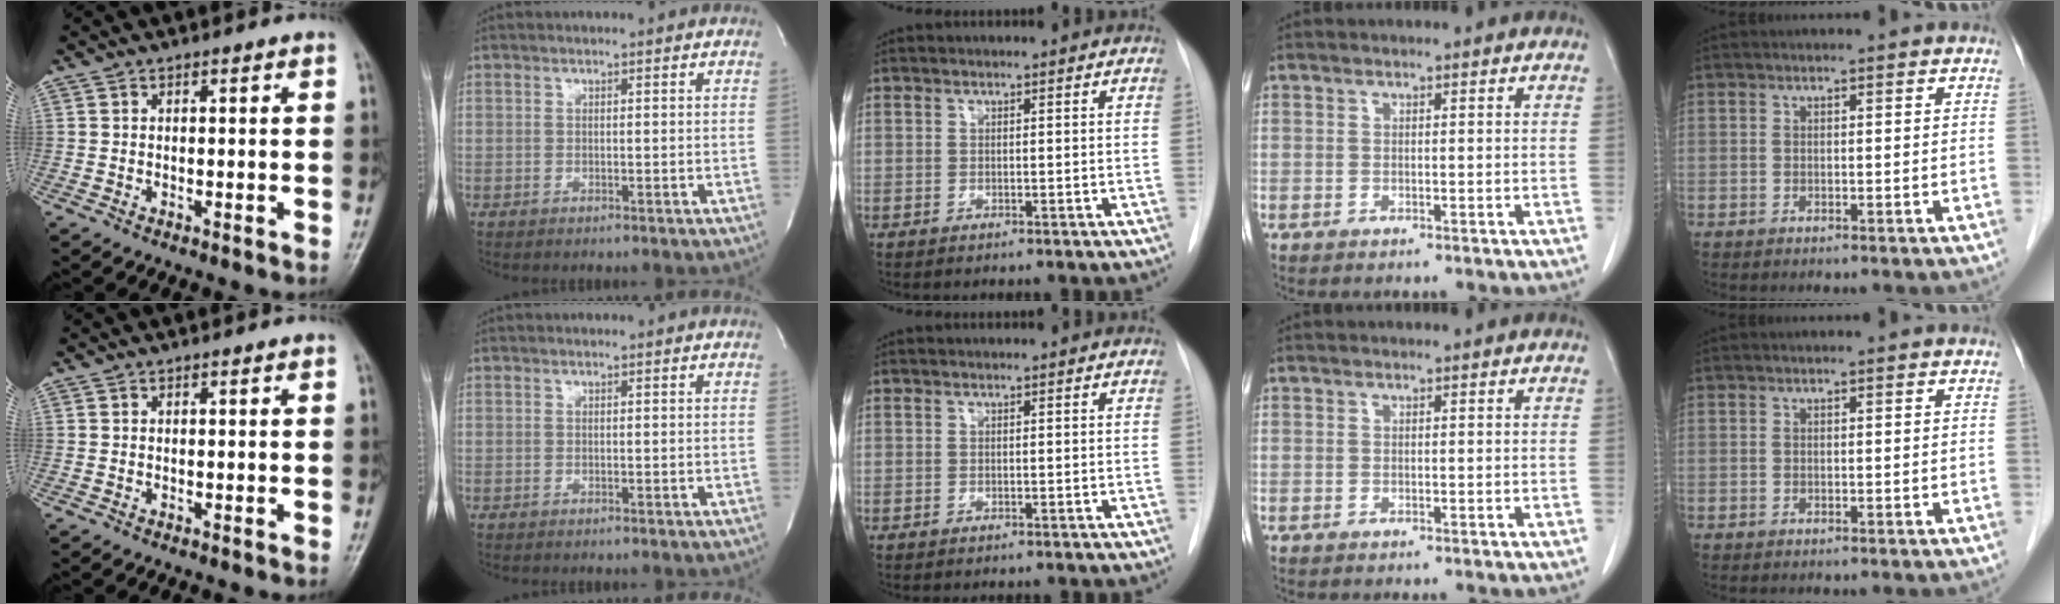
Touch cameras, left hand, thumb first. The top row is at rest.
{}